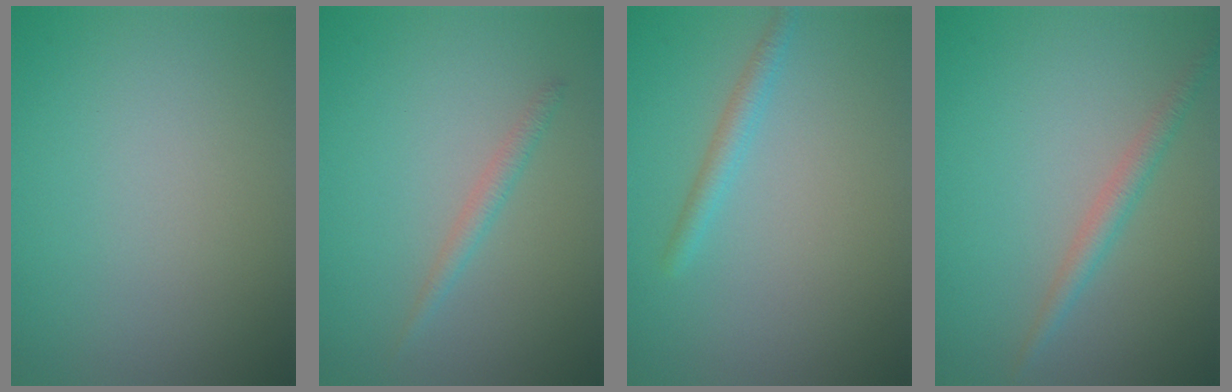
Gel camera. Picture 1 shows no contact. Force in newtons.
{"total": 1.3, "press": 1.3, "slide": 0.1}
{"total": 1.6, "press": 1.6, "slide": 0.1}
{"total": 2.0, "press": 2.0, "slide": 0.1}